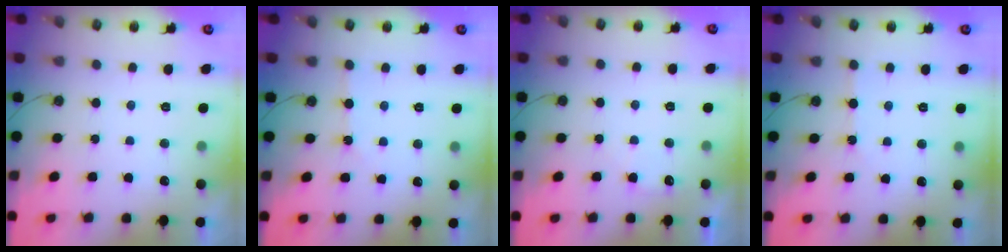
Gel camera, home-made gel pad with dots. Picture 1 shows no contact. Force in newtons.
{"total": 1.9, "press": 1.8, "slide": 0.4}
{"total": 4.0, "press": 3.9, "slide": 0.7}
{"total": 2.5, "press": 2.5, "slide": 0.4}